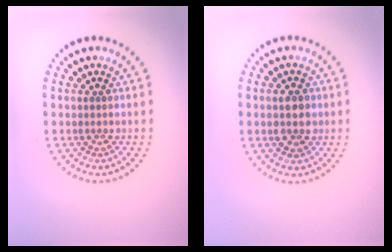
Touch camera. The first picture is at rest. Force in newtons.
{"total": 2.2, "press": 2.2, "slide": 0.2}